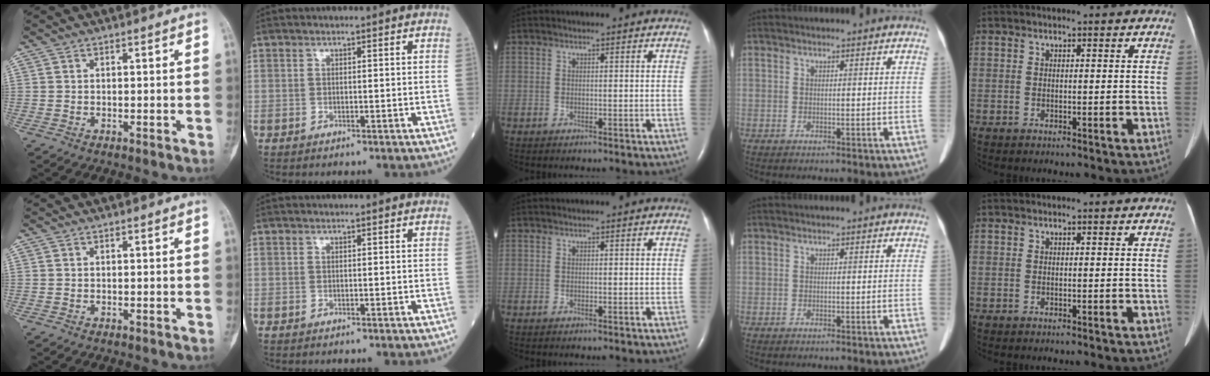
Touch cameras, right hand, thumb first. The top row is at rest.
{}